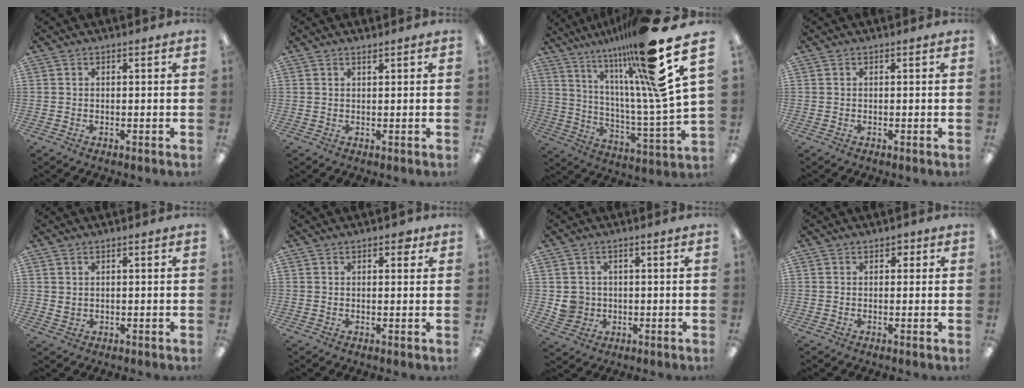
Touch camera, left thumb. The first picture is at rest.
{"total": 0.9, "force": [0.8, 0.1, 0.4], "torque": [-0.009, -0.001, 0.015]}
{"total": 24.3, "force": [16.4, 3.7, 17.5], "torque": [-0.278, -0.100, 0.250]}
{"total": 0.0}
{"total": 1.2, "force": [0.9, 0.8, 0.4], "torque": [-0.010, 0.000, 0.015]}
{"total": 2.9, "force": [1.6, 1.4, 2.0], "torque": [-0.017, -0.004, 0.021]}
{"total": 4.5, "force": [0.2, 4.4, 0.8], "torque": [-0.008, 0.004, 0.005]}
{"total": 1.4, "force": [0.8, 1.1, 0.6], "torque": [0.005, -0.004, 0.010]}